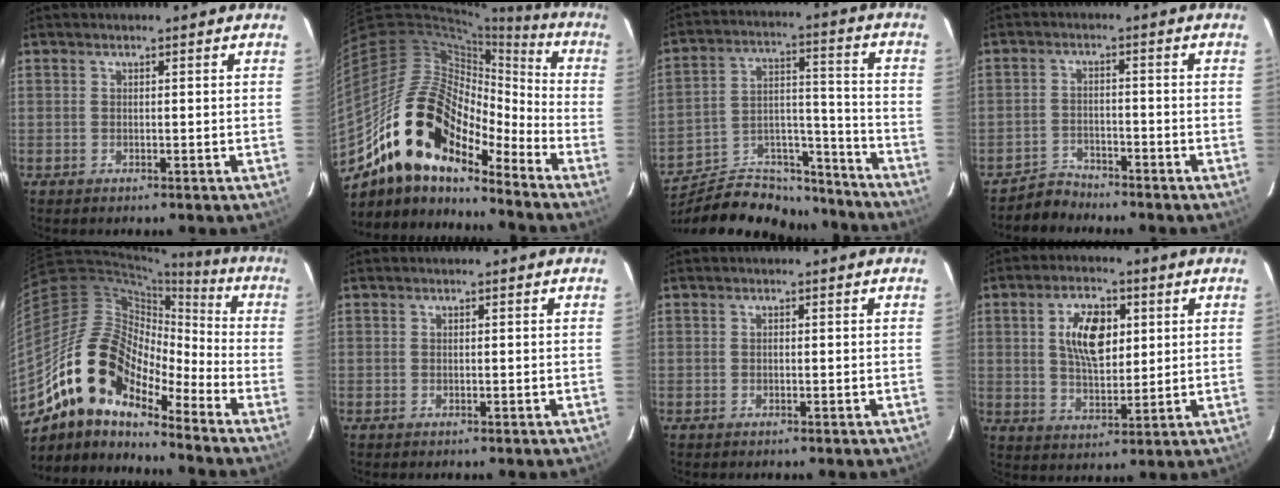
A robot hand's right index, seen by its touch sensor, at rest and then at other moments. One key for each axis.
{"total": 20.2, "fx": -14.1, "fy": 9.0, "fz": 11.4, "tx": -0.206, "ty": -0.003, "tz": -0.267}
{"total": 23.7, "fx": -20.5, "fy": 8.6, "fz": 8.2, "tx": -0.150, "ty": 0.052, "tz": -0.293}
{"total": 3.9, "fx": -3.6, "fy": 1.3, "fz": -0.7, "tx": 0.006, "ty": 0.014, "tz": -0.065}
{"total": 16.6, "fx": -11.9, "fy": 7.1, "fz": 9.0, "tx": -0.156, "ty": 0.003, "tz": -0.236}
{"total": 0.0}
{"total": 0.0}
{"total": 9.8, "fx": 2.7, "fy": 5.0, "fz": 8.0, "tx": -0.146, "ty": 0.012, "tz": 0.052}